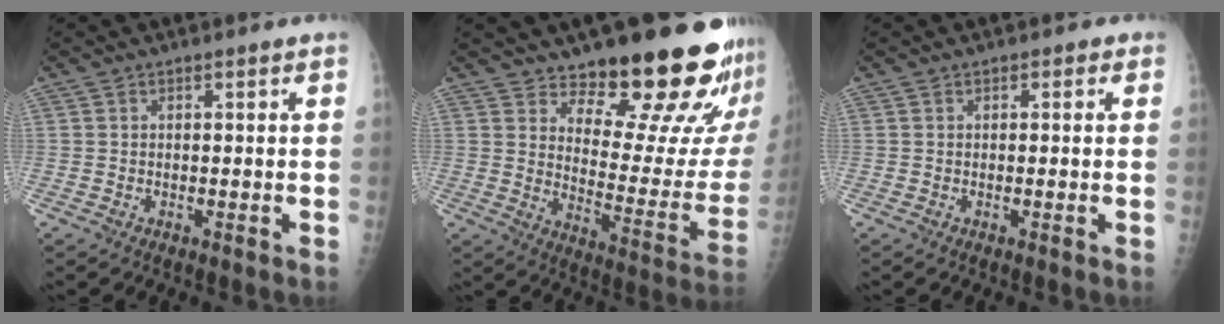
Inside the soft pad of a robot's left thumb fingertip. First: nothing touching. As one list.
[{"total": 21.6, "force": [17.3, 5.6, 11.6], "torque": [-0.118, -0.148, 0.232]}, {"total": 0.9, "force": [0.4, 0.6, 0.4], "torque": [0.007, 0.002, 0.000]}]